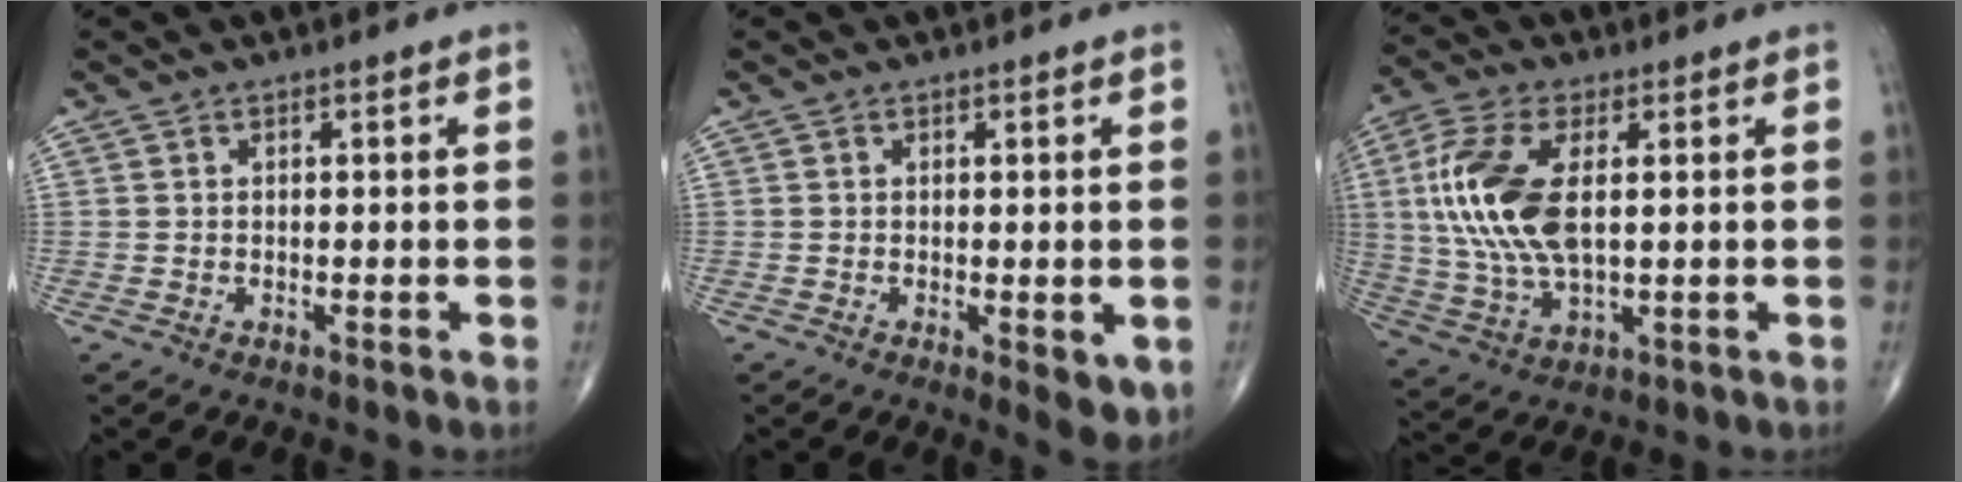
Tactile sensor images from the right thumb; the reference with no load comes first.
{"total": 4.8, "force": [-0.6, 1.7, 4.5], "torque": [-0.062, -0.016, -0.007]}
{"total": 15.2, "force": [2.1, 7.3, 13.1], "torque": [-0.294, 0.000, 0.044]}